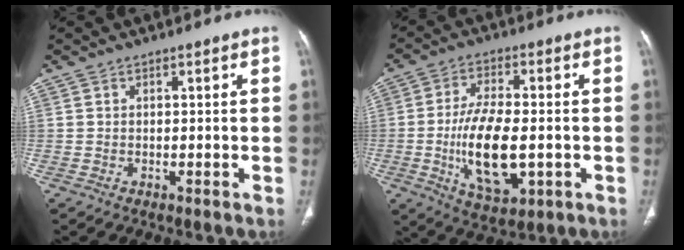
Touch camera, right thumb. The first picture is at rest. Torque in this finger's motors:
{"motor_torque": [2.56, 1.16, 1.42, -1.36, 0.55]}